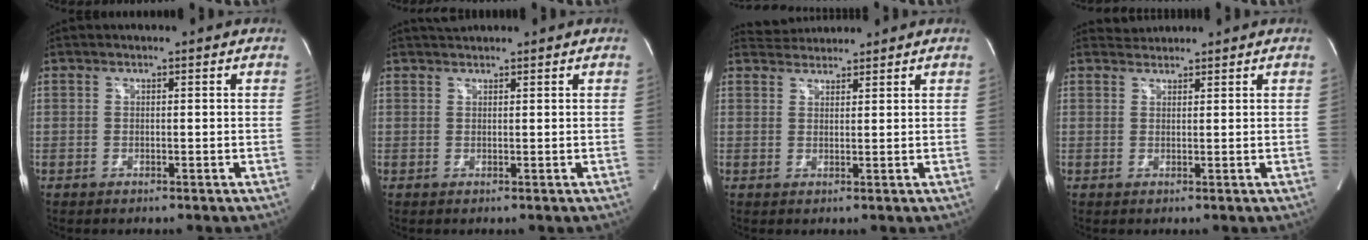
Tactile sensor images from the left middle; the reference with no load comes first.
{"total": 1.6, "force": [1.6, 0.2, 0.2], "torque": [-0.010, 0.018, 0.031]}
{"total": 3.2, "force": [3.1, 0.4, -0.3], "torque": [-0.004, 0.023, 0.059]}
{"total": 1.7, "force": [1.5, 0.1, -0.6], "torque": [0.000, 0.013, 0.030]}